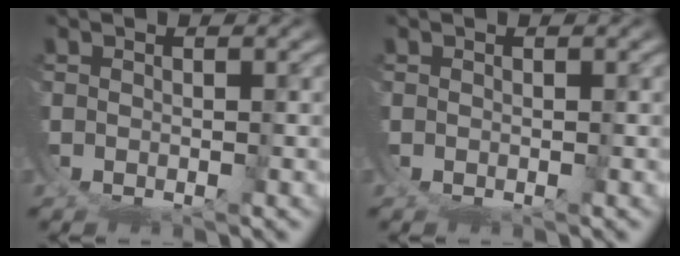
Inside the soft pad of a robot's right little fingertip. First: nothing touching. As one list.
[{"total": 0.0}]